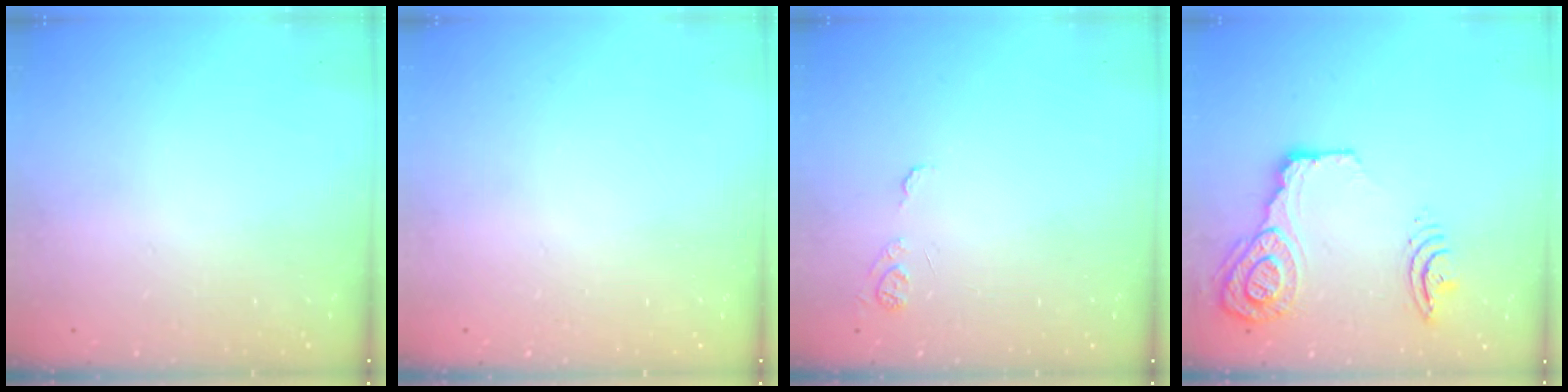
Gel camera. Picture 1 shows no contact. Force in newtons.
{"total": 0.0}
{"total": 7.2, "press": 7.2, "slide": 0.7}
{"total": 17.7, "press": 17.1, "slide": 4.4}